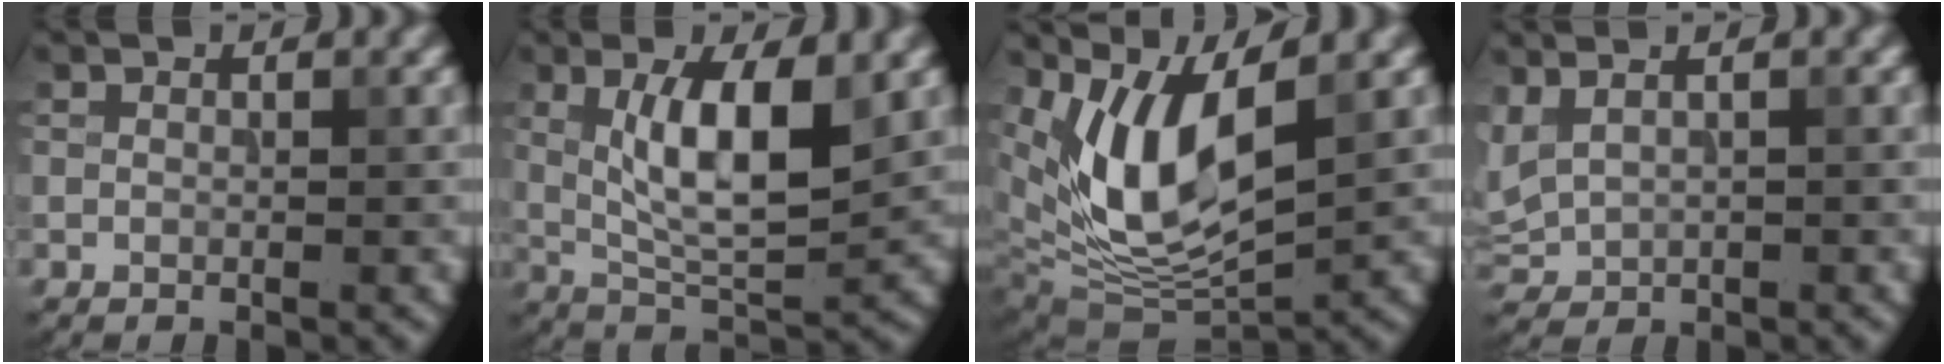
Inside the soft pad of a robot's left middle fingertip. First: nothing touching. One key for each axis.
{"total": 7.6, "fx": 1.7, "fy": 2.4, "fz": 7.0, "tx": -0.126, "ty": -0.006, "tz": 0.031}
{"total": 9.3, "fx": 3.2, "fy": 4.2, "fz": 7.7, "tx": -0.155, "ty": -0.013, "tz": 0.062}
{"total": 2.0, "fx": 1.0, "fy": 0.9, "fz": 1.4, "tx": -0.043, "ty": 0.006, "tz": 0.026}